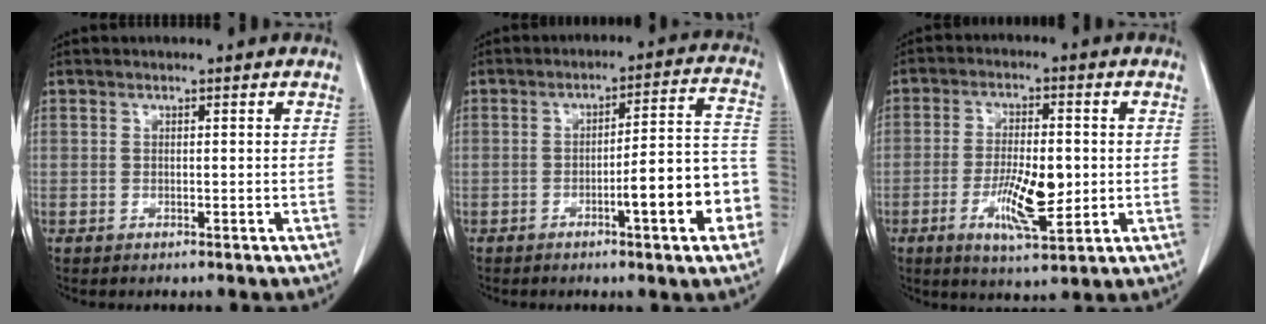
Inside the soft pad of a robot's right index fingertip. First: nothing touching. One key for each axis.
{"total": 12.9, "fx": -4.7, "fy": 1.2, "fz": 12.0, "tx": -0.140, "ty": 0.024, "tz": -0.063}
{"total": 9.1, "fx": -1.8, "fy": 2.5, "fz": 8.6, "tx": -0.156, "ty": -0.008, "tz": -0.025}